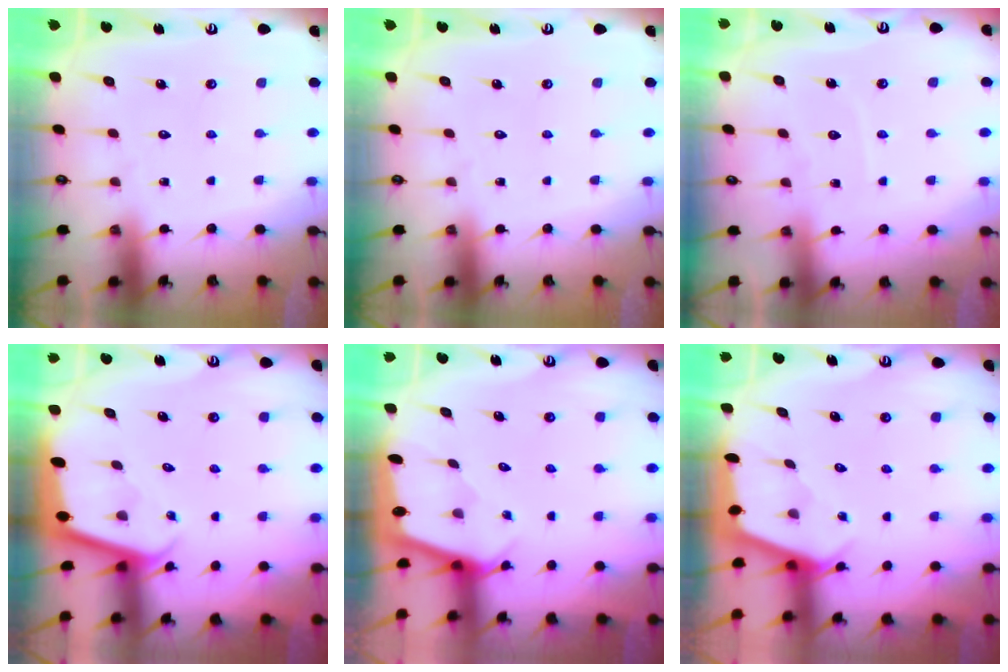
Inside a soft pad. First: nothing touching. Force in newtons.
{"total": 0.0}
{"total": 4.5, "press": 4.5, "slide": 0.6}
{"total": 2.7, "press": 2.7, "slide": 0.1}
{"total": 1.6, "press": 1.5, "slide": 0.2}
{"total": 2.6, "press": 2.6, "slide": 0.3}